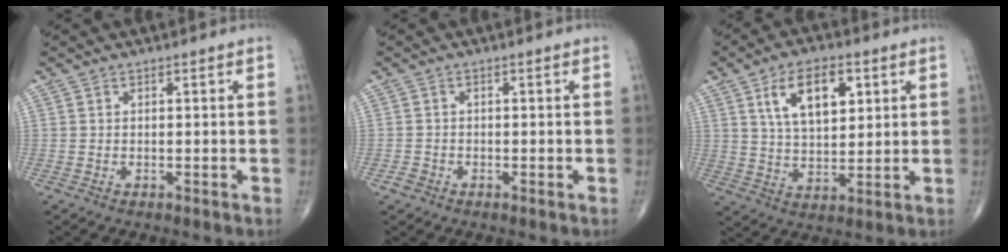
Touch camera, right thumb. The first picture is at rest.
{"total": 1.3, "force": [-0.8, 1.0, 0.3], "torque": [0.000, 0.004, -0.018]}
{"total": 11.6, "force": [4.5, 6.1, 8.8], "torque": [-0.126, -0.013, 0.082]}